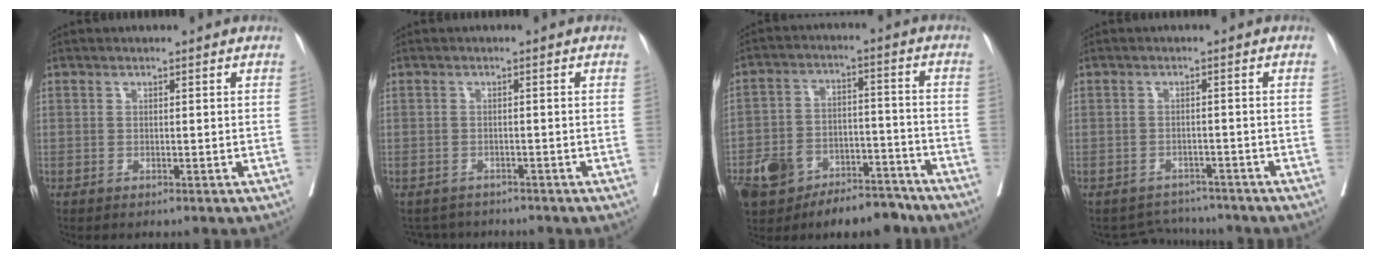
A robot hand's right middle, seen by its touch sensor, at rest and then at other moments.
{"total": 3.6, "force": [-3.5, 1.1, -0.3], "torque": [0.007, -0.004, -0.053]}
{"total": 13.2, "force": [-9.4, 6.8, 6.3], "torque": [-0.100, 0.022, -0.150]}
{"total": 4.2, "force": [-3.9, 1.1, -1.2], "torque": [0.015, 0.011, -0.055]}